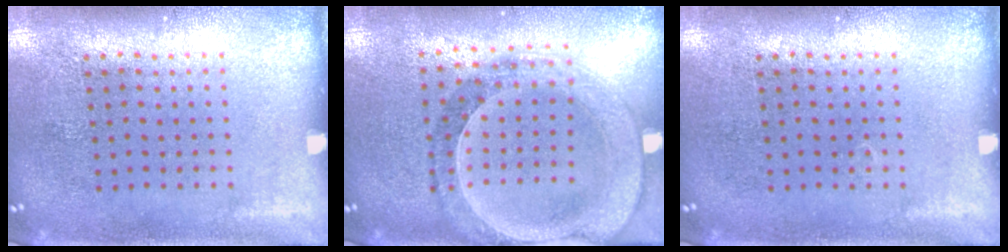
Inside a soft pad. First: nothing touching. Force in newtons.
{"total": 1.5, "press": 1.5, "slide": 0.3}
{"total": 0.0}